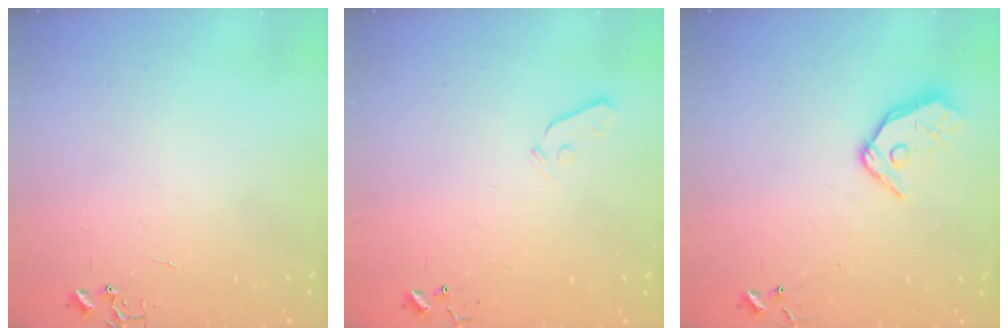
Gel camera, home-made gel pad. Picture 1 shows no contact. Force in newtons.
{"total": 3.8, "press": 3.7, "slide": 0.6}
{"total": 11.3, "press": 11.1, "slide": 1.6}